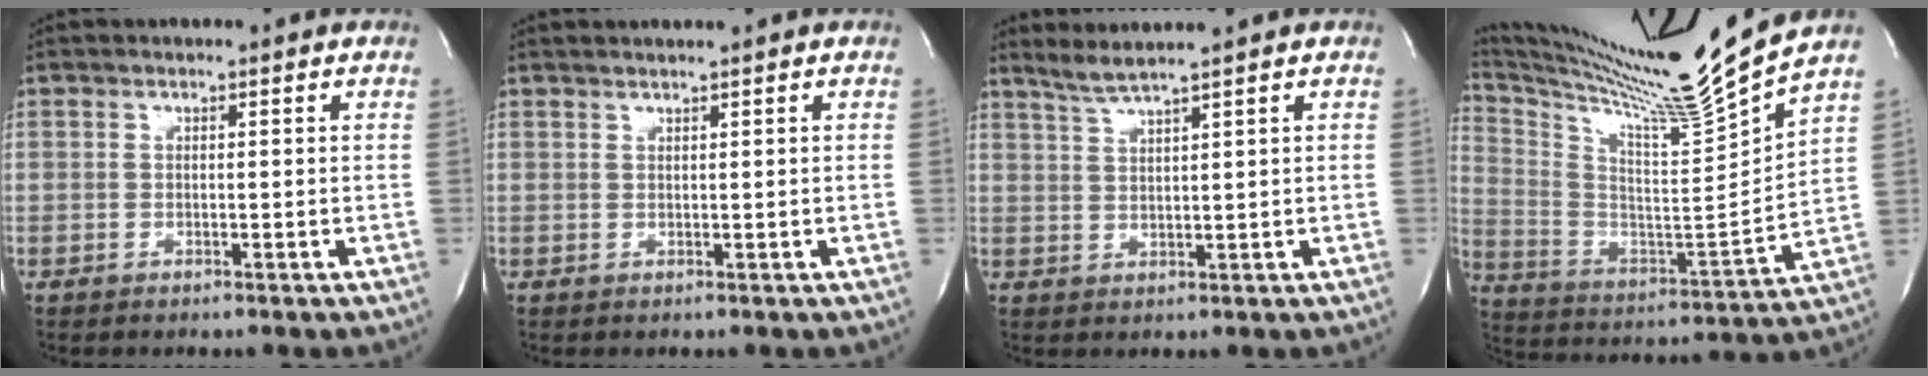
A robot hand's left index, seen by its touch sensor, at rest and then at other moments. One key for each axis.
{"total": 1.4, "fx": 1.3, "fy": -0.3, "fz": 0.6, "tx": -0.007, "ty": 0.004, "tz": 0.024}
{"total": 3.9, "fx": 3.2, "fy": -1.3, "fz": 1.7, "tx": -0.039, "ty": -0.004, "tz": 0.070}
{"total": 21.8, "fx": 18.6, "fy": -3.7, "fz": 10.6, "tx": -0.202, "ty": -0.079, "tz": 0.300}